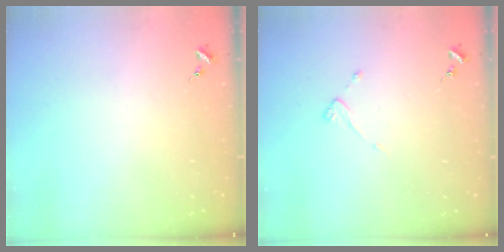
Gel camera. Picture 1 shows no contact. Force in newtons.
{"total": 3.6, "press": 3.6, "slide": 0.3}